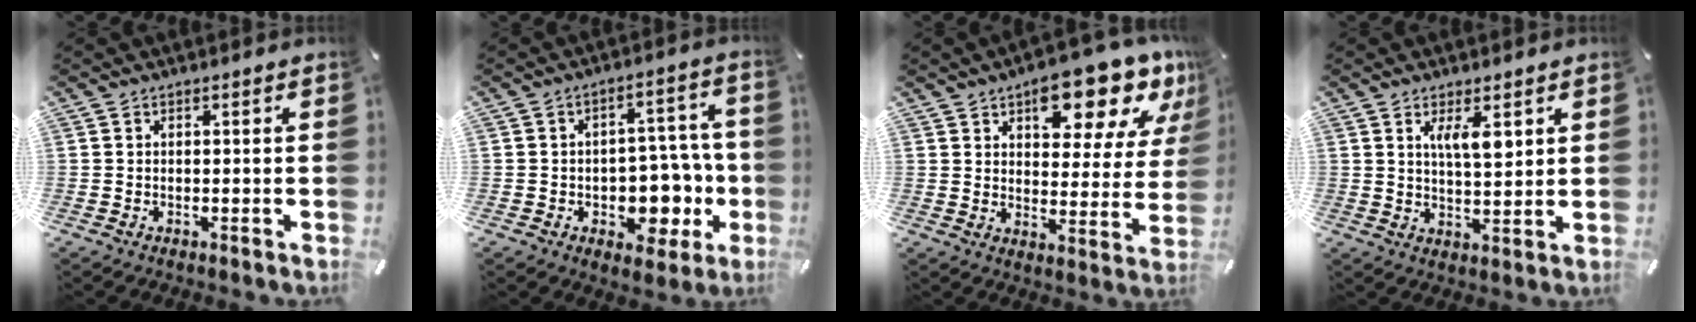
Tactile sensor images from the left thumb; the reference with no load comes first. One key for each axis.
{"total": 11.3, "fx": -2.8, "fy": 8.0, "fz": 7.5, "tx": -0.077, "ty": 0.009, "tz": -0.039}
{"total": 17.3, "fx": 11.3, "fy": 7.6, "fz": 10.6, "tx": -0.124, "ty": -0.072, "tz": 0.183}
{"total": 6.7, "fx": 3.1, "fy": 2.4, "fz": 5.3, "tx": -0.091, "ty": -0.012, "tz": 0.048}